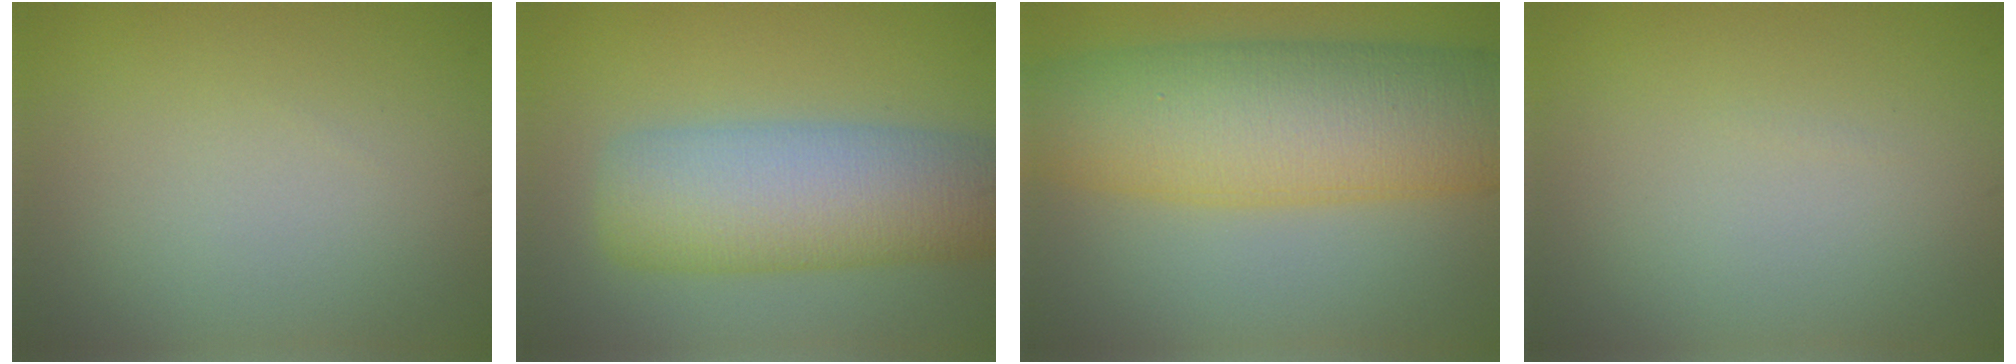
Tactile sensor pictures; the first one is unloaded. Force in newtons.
{"total": 9.3, "press": 9.3, "slide": 0.4}
{"total": 12.2, "press": 12.2, "slide": 0.1}
{"total": 0.0}